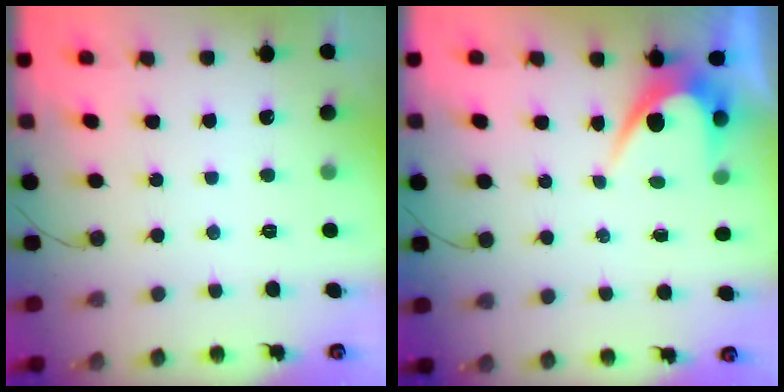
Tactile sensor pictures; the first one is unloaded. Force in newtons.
{"total": 4.6, "press": 4.6, "slide": 0.3}